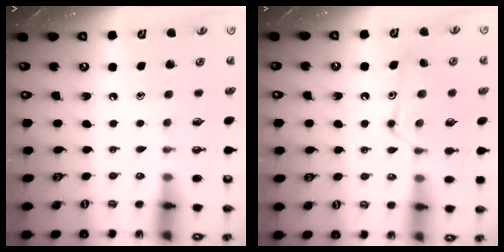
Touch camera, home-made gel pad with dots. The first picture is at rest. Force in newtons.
{"total": 12.8, "press": 12.8, "slide": 0.6}